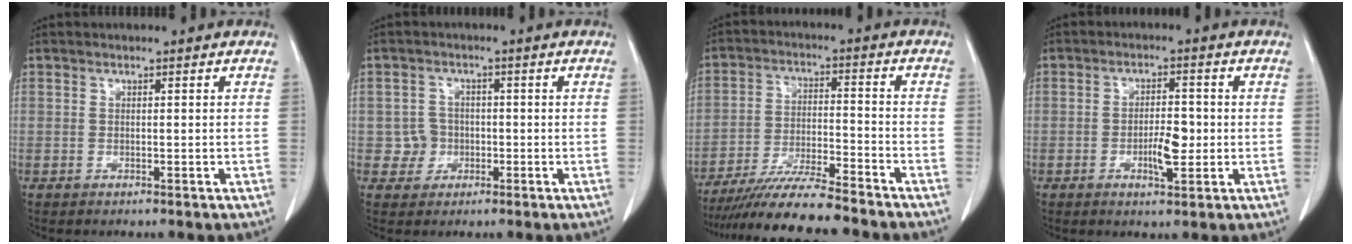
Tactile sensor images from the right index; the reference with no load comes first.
{"total": 3.2, "force": [-0.7, 3.2, 0.1], "torque": [0.011, 0.010, -0.010]}
{"total": 12.1, "force": [-10.8, 0.1, 5.5], "torque": [-0.090, -0.012, -0.184]}
{"total": 4.9, "force": [-1.0, 1.6, 4.5], "torque": [-0.078, 0.002, -0.011]}